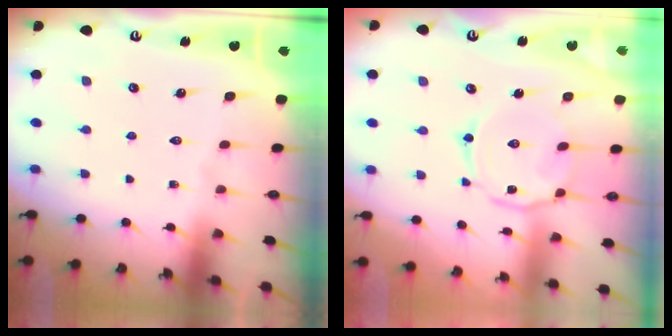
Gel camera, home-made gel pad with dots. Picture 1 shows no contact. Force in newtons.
{"total": 7.8, "press": 7.8, "slide": 0.6}